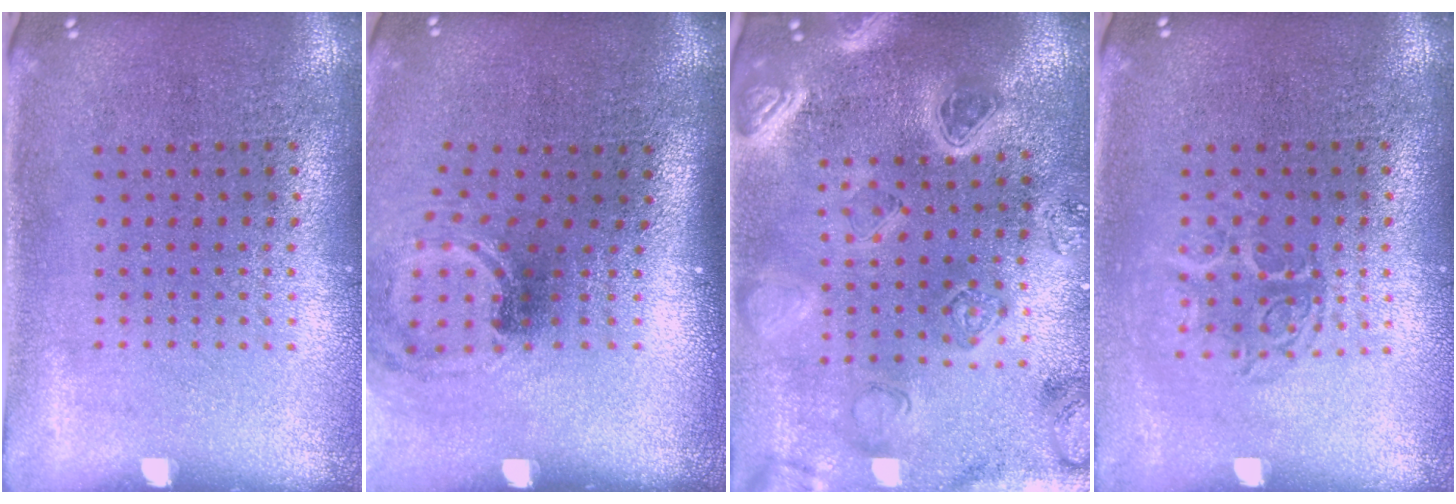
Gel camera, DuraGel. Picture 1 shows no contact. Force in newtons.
{"total": 1.6, "press": 1.2, "slide": 1.1}
{"total": 2.7, "press": 2.6, "slide": 0.4}
{"total": 1.2, "press": 1.1, "slide": 0.6}